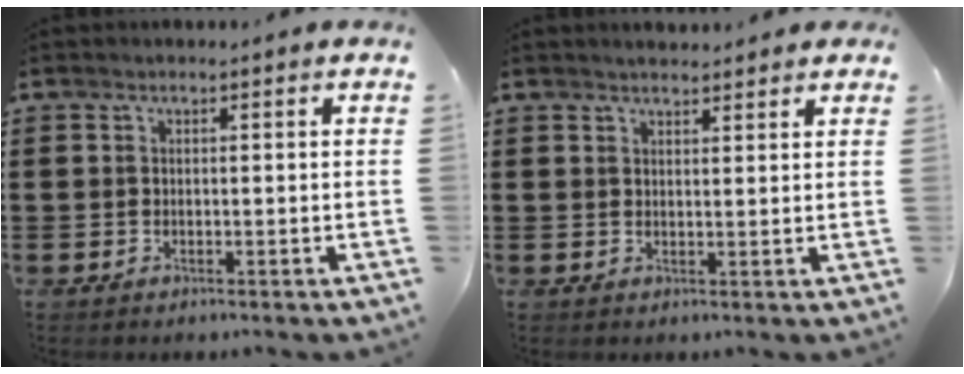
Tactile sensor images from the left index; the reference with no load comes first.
{"total": 1.8, "force": [1.8, 0.2, 0.1], "torque": [-0.006, 0.005, 0.035]}